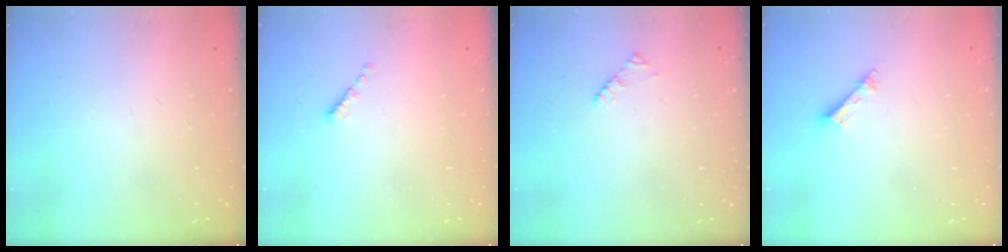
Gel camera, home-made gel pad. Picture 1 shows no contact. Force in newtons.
{"total": 0.0}
{"total": 1.9, "press": 1.9, "slide": 0.3}
{"total": 3.6, "press": 3.6, "slide": 0.2}